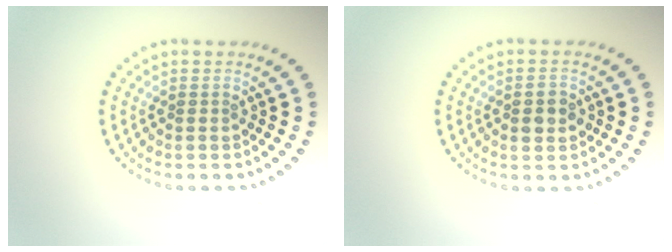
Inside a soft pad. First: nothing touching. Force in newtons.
{"total": 2.7, "press": 2.7, "slide": 0.1}